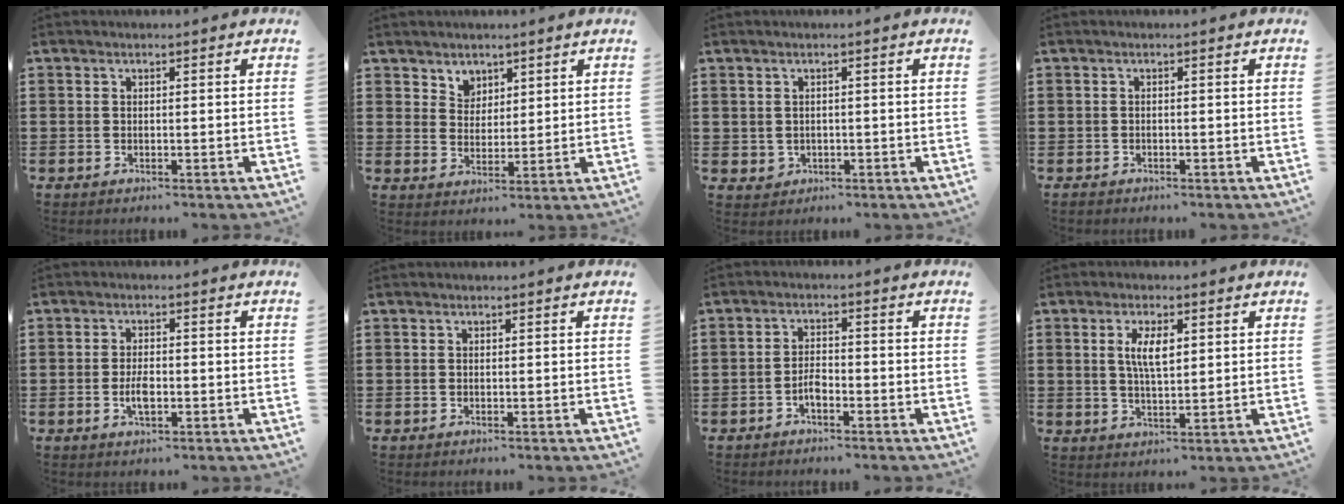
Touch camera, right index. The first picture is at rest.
{"total": 3.5, "force": [2.6, 2.3, -0.2], "torque": [-0.012, 0.001, 0.051]}
{"total": 1.2, "force": [0.2, 1.1, 0.4], "torque": [-0.012, 0.004, 0.003]}
{"total": 0.5, "force": [-0.5, 0.2, 0.0], "torque": [-0.002, 0.000, -0.011]}
{"total": 3.2, "force": [-0.8, 1.2, 2.9], "torque": [-0.060, -0.003, -0.017]}
{"total": 0.0}
{"total": 2.6, "force": [-1.5, 1.0, 1.9], "torque": [-0.038, 0.003, -0.029]}
{"total": 4.9, "force": [1.4, 1.8, 4.4], "torque": [-0.092, 0.007, 0.022]}